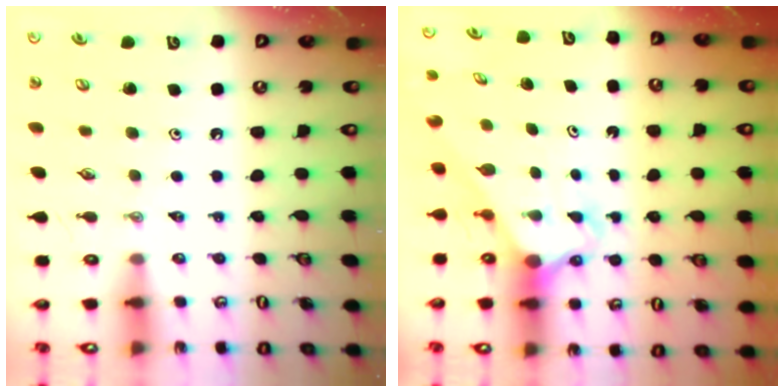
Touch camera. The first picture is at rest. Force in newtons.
{"total": 2.7, "press": 2.7, "slide": 0.1}